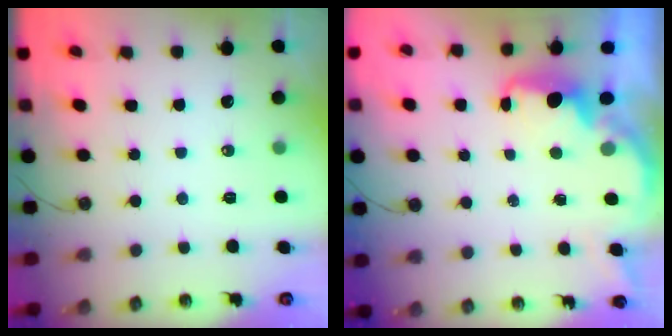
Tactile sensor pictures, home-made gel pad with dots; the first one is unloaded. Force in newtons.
{"total": 2.2, "press": 2.1, "slide": 0.9}